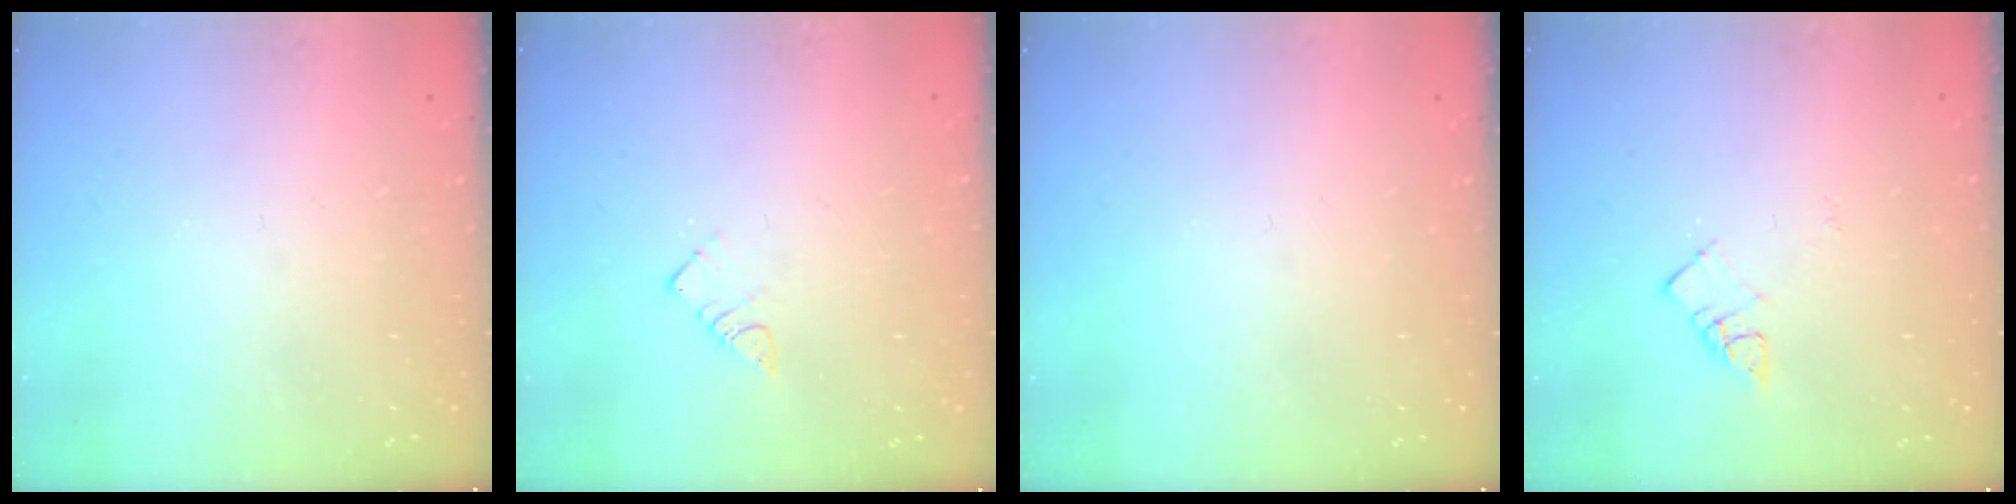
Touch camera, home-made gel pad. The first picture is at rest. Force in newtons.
{"total": 3.7, "press": 3.7, "slide": 0.2}
{"total": 0.0}
{"total": 4.2, "press": 4.2, "slide": 0.5}